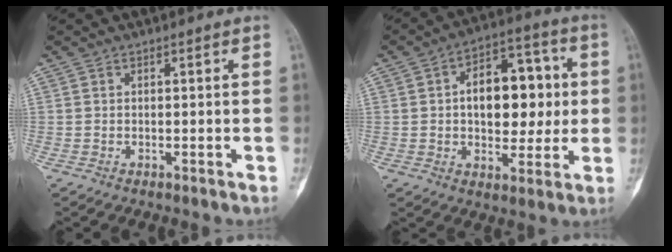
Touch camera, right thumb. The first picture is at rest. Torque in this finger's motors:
{"motor_torque": [1.62, 2.00, 0.55, -0.32, 0.14]}